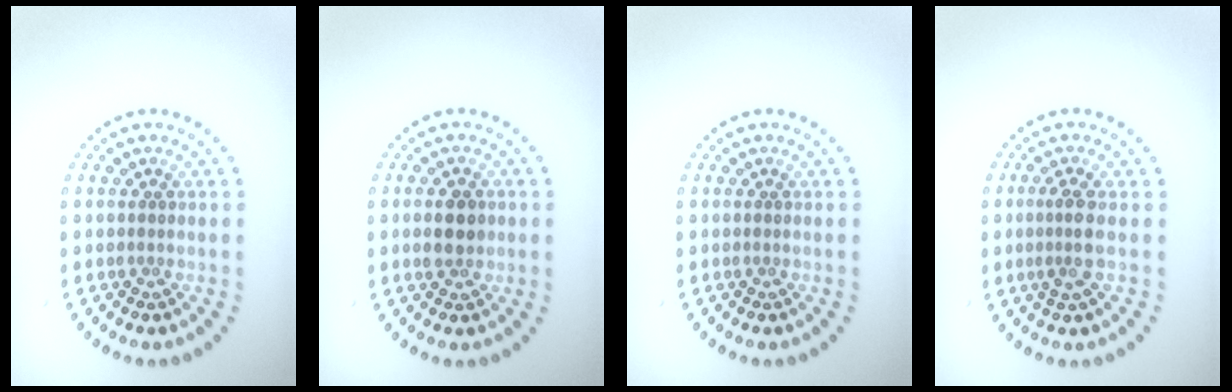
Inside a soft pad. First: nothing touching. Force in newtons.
{"total": 2.8, "press": 2.8, "slide": 0.2}
{"total": 0.0}
{"total": 2.1, "press": 1.7, "slide": 1.1}